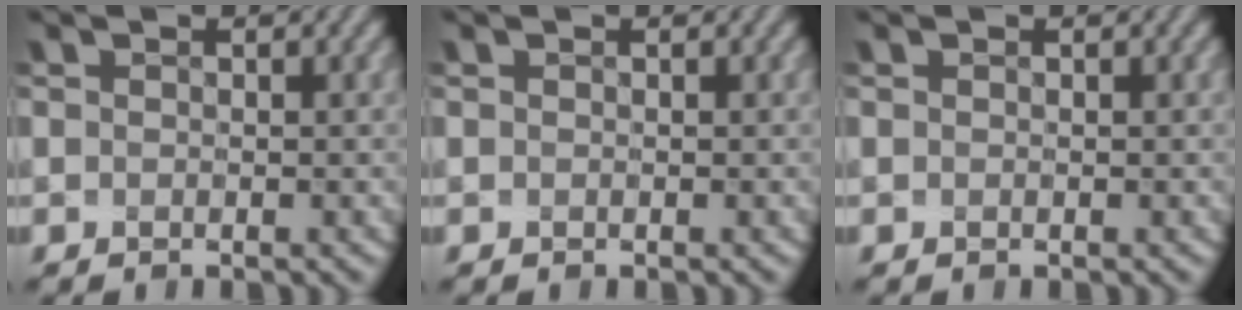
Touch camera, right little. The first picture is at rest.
{"total": 0.0}
{"total": 0.0}